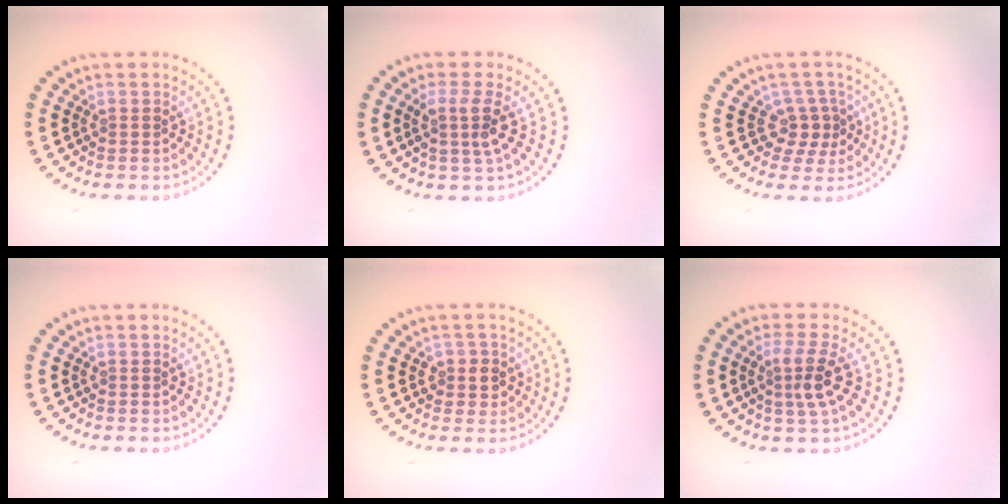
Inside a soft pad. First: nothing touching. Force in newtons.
{"total": 2.7, "press": 2.0, "slide": 1.8}
{"total": 2.5, "press": 1.8, "slide": 1.7}
{"total": 0.0}
{"total": 1.9, "press": 1.6, "slide": 1.0}
{"total": 3.0, "press": 2.5, "slide": 1.6}